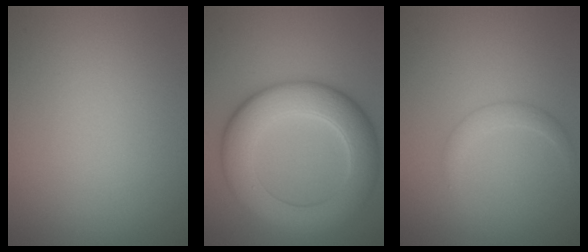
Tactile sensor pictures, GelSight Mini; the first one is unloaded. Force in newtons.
{"total": 8.3, "press": 8.3, "slide": 0.2}
{"total": 1.4, "press": 1.4, "slide": 0.0}